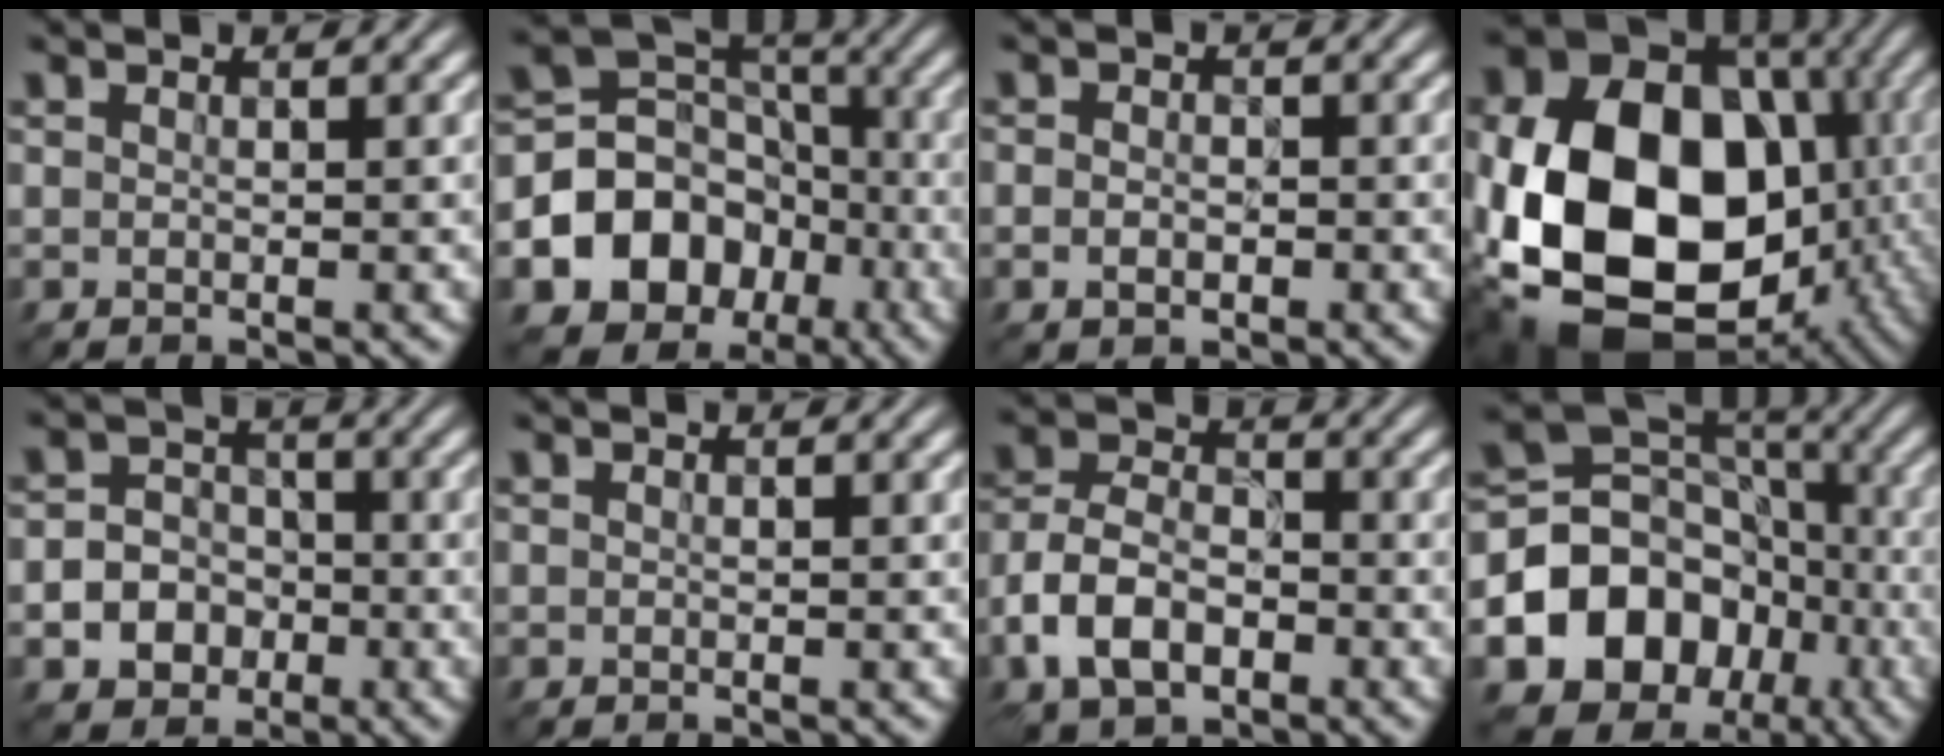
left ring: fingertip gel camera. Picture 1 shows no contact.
{"total": 11.1, "force": [-3.9, 9.2, 5.0], "torque": [-0.095, -0.003, -0.080]}
{"total": 1.8, "force": [-0.5, 1.3, 1.1], "torque": [-0.013, -0.003, -0.011]}
{"total": 20.1, "force": [-2.6, 15.2, 12.9], "torque": [-0.272, -0.024, -0.026]}
{"total": 5.3, "force": [-1.9, 4.5, 1.9], "torque": [-0.011, -0.001, -0.047]}
{"total": 0.0}
{"total": 6.4, "force": [-2.9, 4.1, 4.0], "torque": [-0.085, 0.004, -0.065]}
{"total": 12.8, "force": [-4.3, 10.4, 6.2], "torque": [-0.118, 0.000, -0.076]}